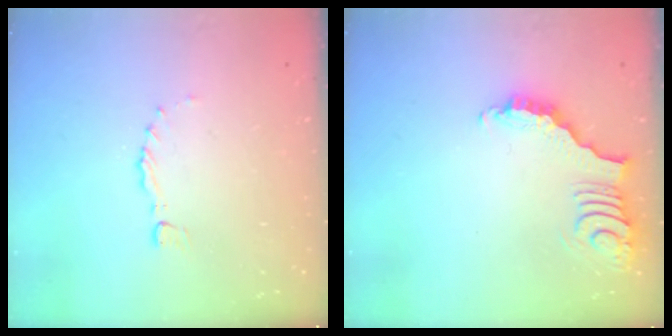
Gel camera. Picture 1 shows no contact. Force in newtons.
{"total": 4.0, "press": 3.9, "slide": 0.7}